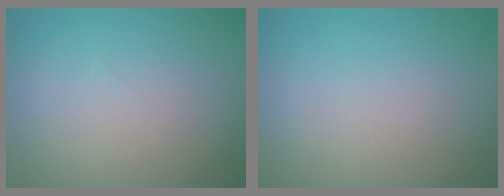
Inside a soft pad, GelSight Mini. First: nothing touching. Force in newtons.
{"total": 0.0}